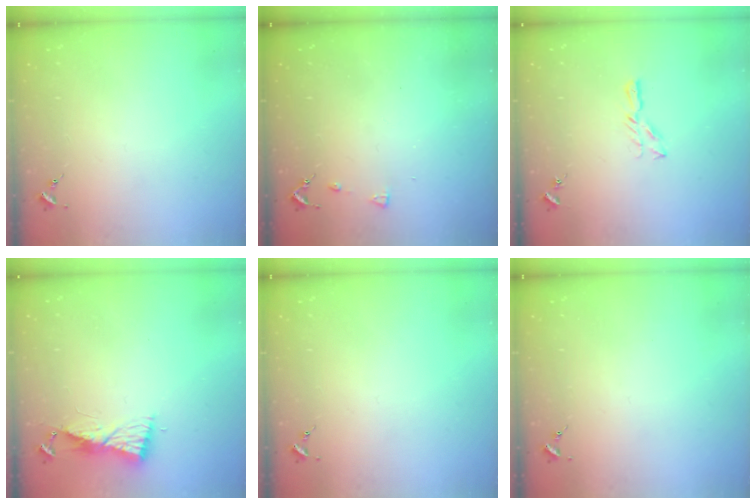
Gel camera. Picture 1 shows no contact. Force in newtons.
{"total": 3.6, "press": 3.5, "slide": 0.5}
{"total": 5.2, "press": 5.2, "slide": 0.4}
{"total": 8.7, "press": 8.7, "slide": 0.8}
{"total": 0.0}
{"total": 0.0}